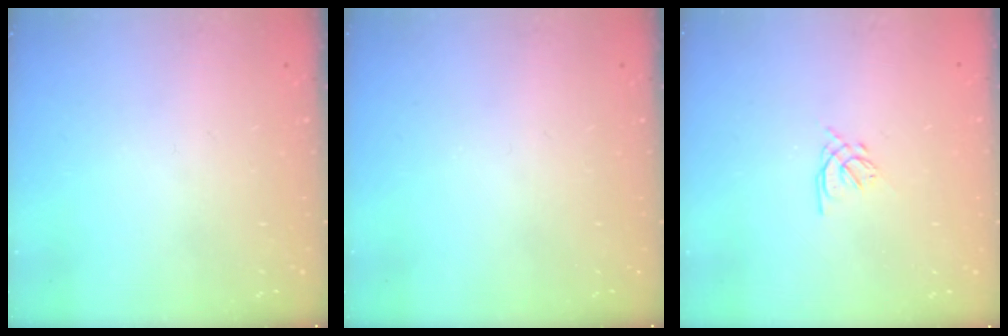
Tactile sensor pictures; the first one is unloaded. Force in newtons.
{"total": 0.0}
{"total": 1.6, "press": 1.5, "slide": 0.5}